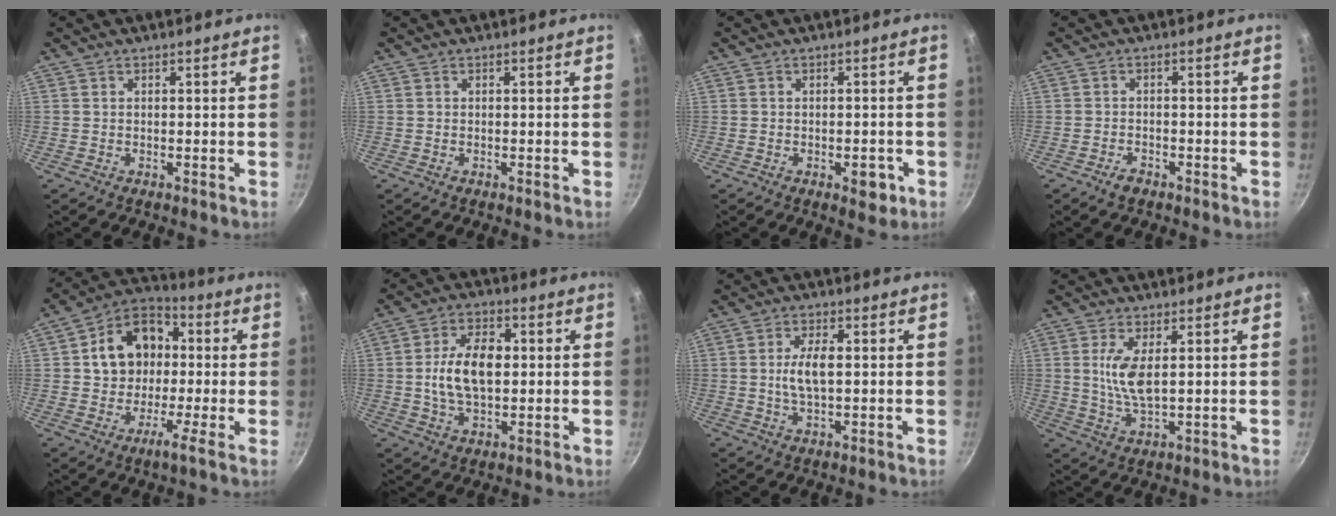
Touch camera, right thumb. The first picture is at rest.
{"total": 0.0}
{"total": 4.0, "force": [-1.6, 2.1, 3.0], "torque": [-0.021, 0.011, -0.015]}
{"total": 2.2, "force": [-1.6, 1.1, 1.0], "torque": [-0.019, 0.016, -0.027]}
{"total": 13.0, "force": [0.9, 9.5, 8.9], "torque": [-0.126, 0.033, -0.011]}
{"total": 11.8, "force": [0.7, 7.2, 9.3], "torque": [-0.148, 0.012, 0.007]}
{"total": 6.0, "force": [0.4, 2.8, 5.3], "torque": [-0.101, 0.006, 0.007]}
{"total": 7.1, "force": [1.4, 2.7, 6.4], "torque": [-0.128, -0.009, 0.030]}